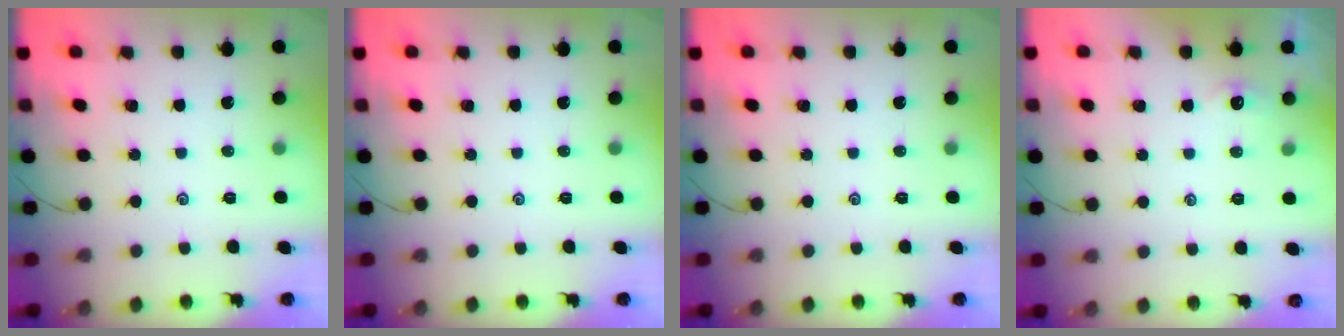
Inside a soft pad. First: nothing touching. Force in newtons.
{"total": 0.0}
{"total": 0.0}
{"total": 2.4, "press": 2.4, "slide": 0.3}